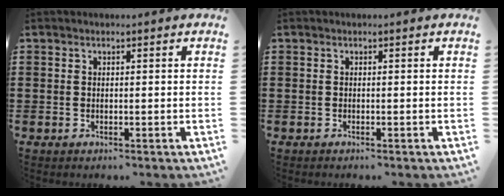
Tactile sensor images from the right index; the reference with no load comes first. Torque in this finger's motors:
{"motor_torque": [-0.05, -0.07, 0.00, -0.01]}